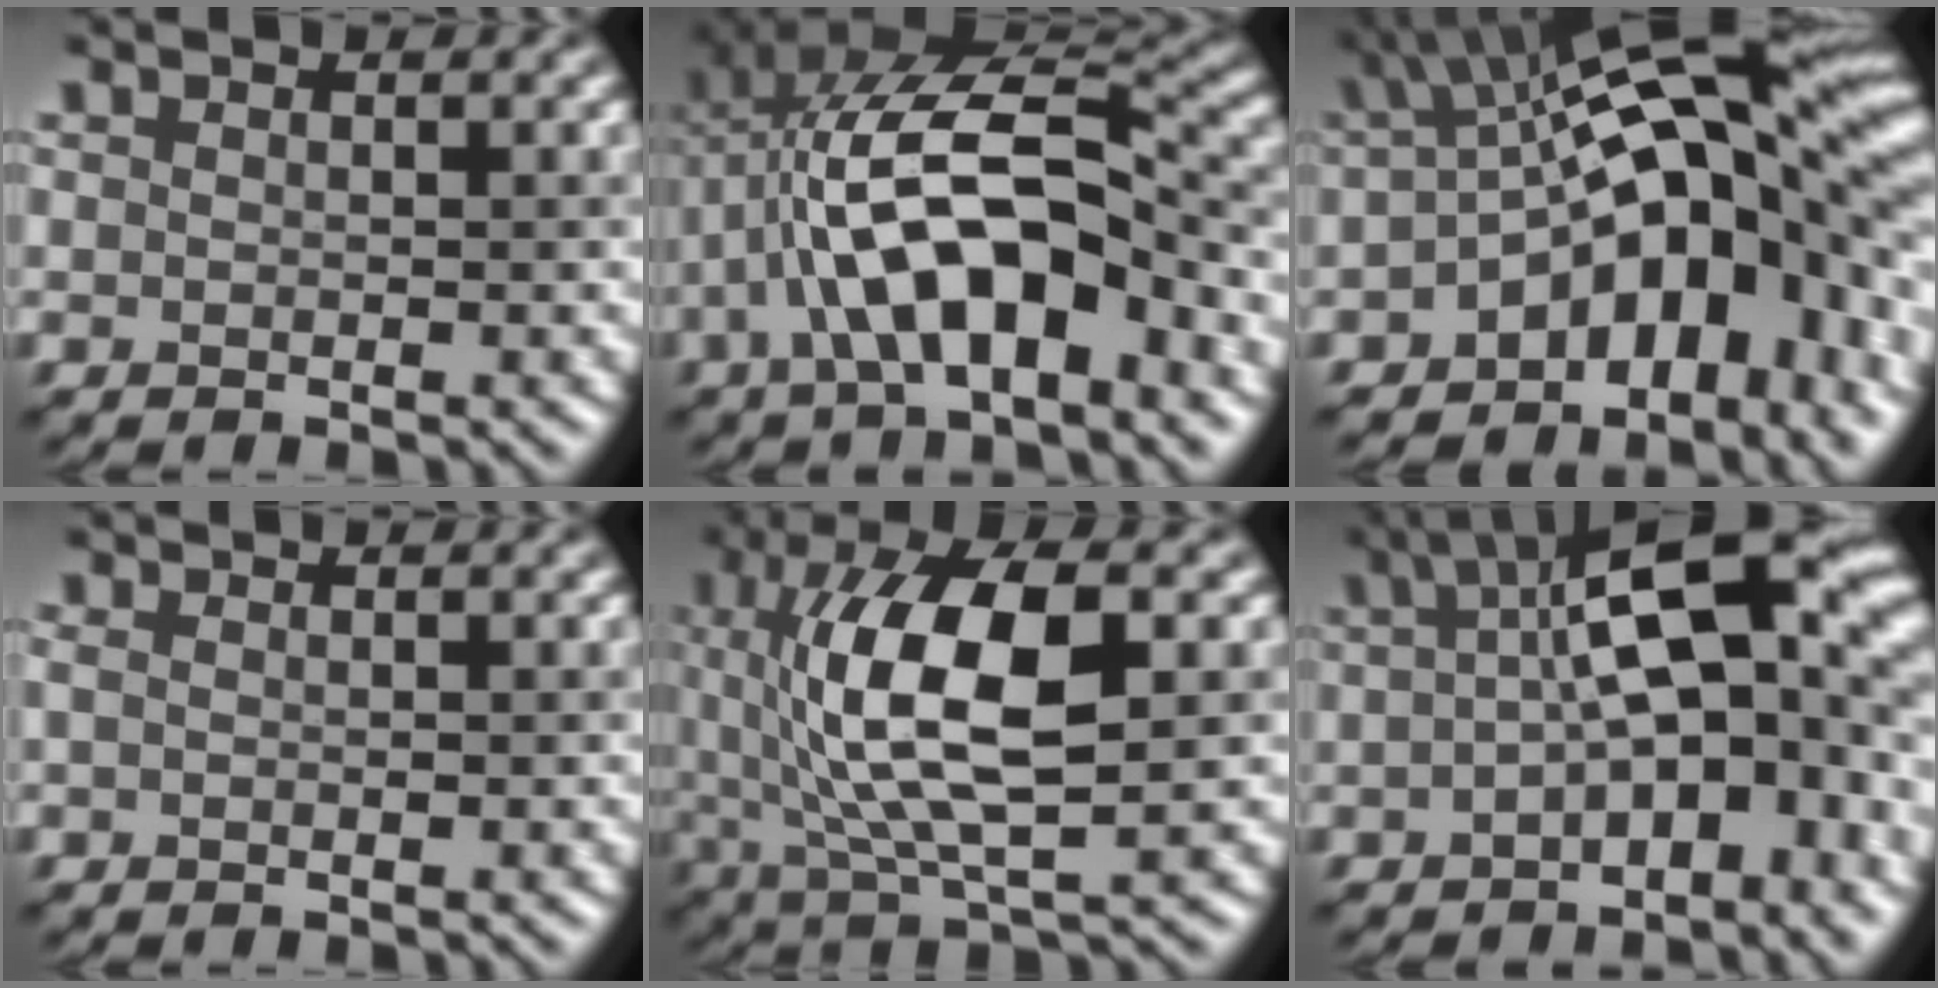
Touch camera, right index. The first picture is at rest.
{"total": 12.0, "force": [-2.5, 5.4, 10.5], "torque": [-0.181, 0.022, -0.045]}
{"total": 15.4, "force": [-1.6, 7.8, 13.3], "torque": [-0.152, 0.026, -0.032]}
{"total": 0.7, "force": [0.0, 0.5, 0.6], "torque": [-0.013, 0.005, -0.001]}
{"total": 10.6, "force": [1.4, 3.7, 9.8], "torque": [-0.176, 0.017, 0.027]}
{"total": 12.9, "force": [0.8, 5.3, 11.8], "torque": [-0.156, 0.030, 0.003]}